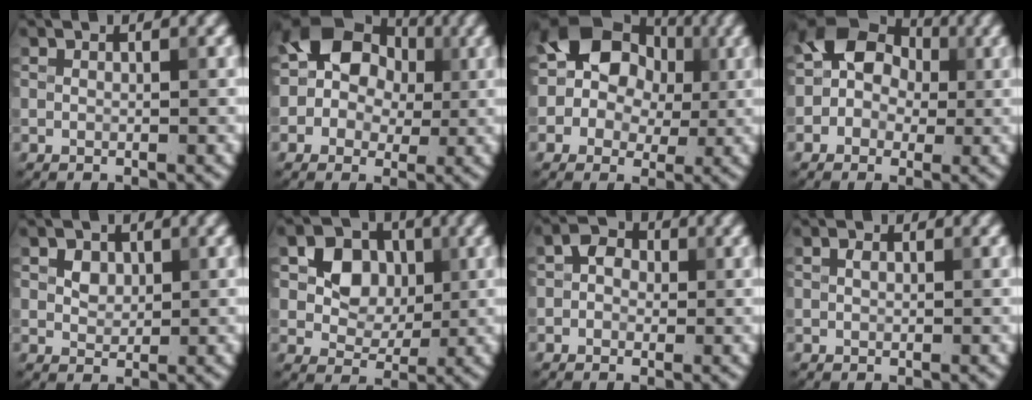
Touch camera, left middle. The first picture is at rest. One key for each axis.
{"total": 7.9, "fx": 1.9, "fy": 6.5, "fz": 4.1, "tx": -0.061, "ty": 0.032, "tz": 0.004}
{"total": 9.4, "fx": 2.5, "fy": 7.5, "fz": 5.1, "tx": -0.085, "ty": 0.040, "tz": 0.019}
{"total": 5.9, "fx": 0.9, "fy": 5.0, "fz": 3.0, "tx": -0.031, "ty": 0.031, "tz": -0.012}
{"total": 2.8, "fx": 1.3, "fy": 1.8, "fz": 1.6, "tx": -0.041, "ty": 0.008, "tz": 0.027}
{"total": 4.6, "fx": 0.8, "fy": 3.9, "fz": 2.5, "tx": -0.042, "ty": 0.000, "tz": 0.005}
{"total": 1.5, "fx": -0.3, "fy": 1.3, "fz": 0.7, "tx": -0.007, "ty": 0.007, "tz": -0.004}
{"total": 0.0}